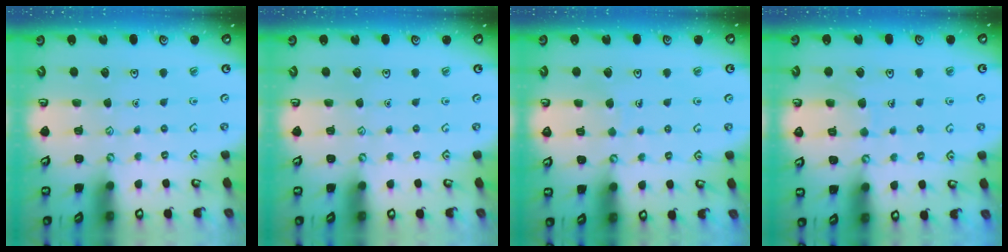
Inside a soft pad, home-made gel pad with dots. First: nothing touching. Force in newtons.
{"total": 0.0}
{"total": 2.3, "press": 2.3, "slide": 0.1}
{"total": 5.8, "press": 5.8, "slide": 0.6}